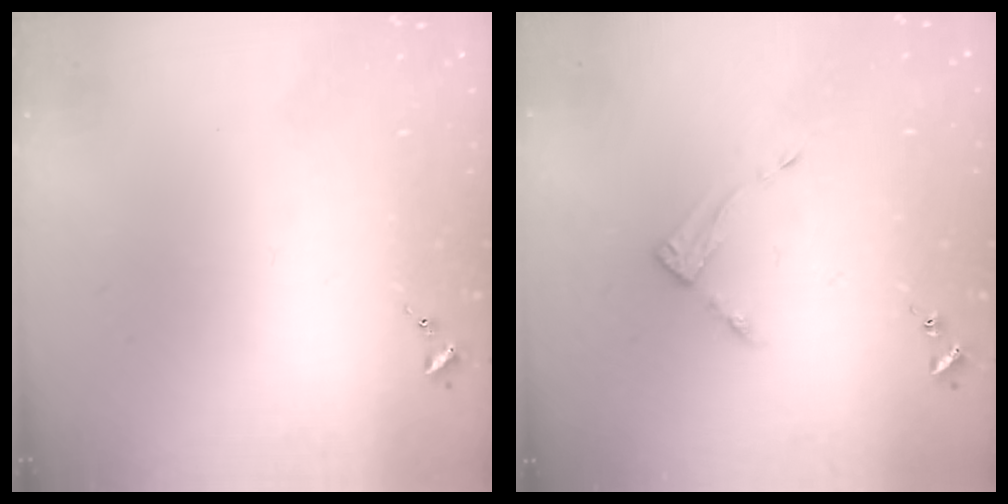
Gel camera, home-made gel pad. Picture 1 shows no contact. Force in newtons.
{"total": 3.5, "press": 3.5, "slide": 0.4}